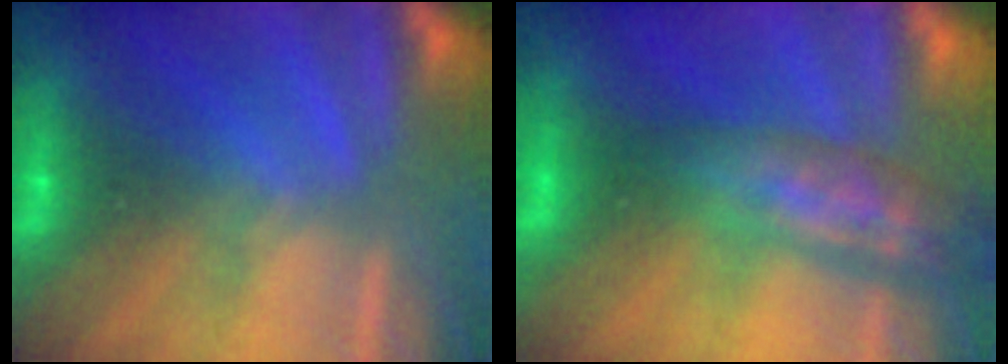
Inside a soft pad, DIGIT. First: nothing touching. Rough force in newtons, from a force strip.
{"total": 2.9}